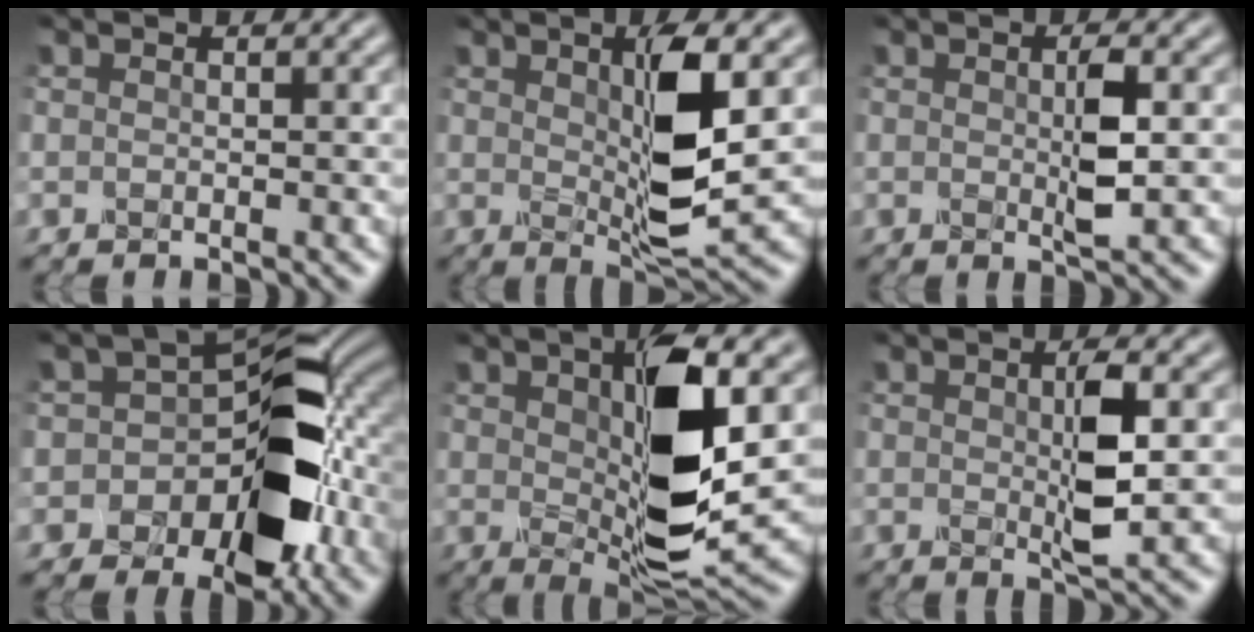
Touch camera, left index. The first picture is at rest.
{"total": 6.8, "force": [1.1, 1.6, 6.5], "torque": [-0.113, -0.013, 0.021]}
{"total": 2.9, "force": [0.2, 0.5, 2.9], "torque": [-0.053, -0.003, 0.003]}
{"total": 10.3, "force": [-3.1, 6.3, 7.5], "torque": [-0.087, 0.007, -0.060]}
{"total": 10.5, "force": [1.7, 3.5, 9.7], "torque": [-0.165, -0.008, 0.033]}
{"total": 4.1, "force": [0.4, 0.9, 4.0], "torque": [-0.071, -0.004, 0.009]}